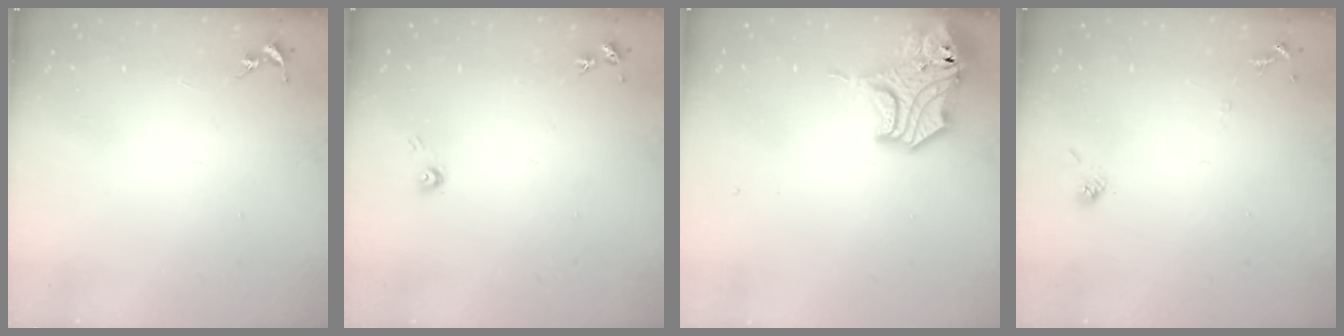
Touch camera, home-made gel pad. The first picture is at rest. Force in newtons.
{"total": 3.8, "press": 3.7, "slide": 0.2}
{"total": 14.8, "press": 14.7, "slide": 2.2}
{"total": 7.3, "press": 7.3, "slide": 0.4}